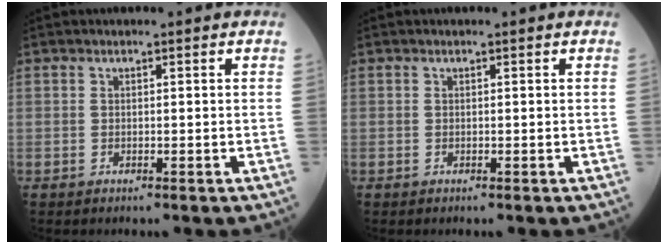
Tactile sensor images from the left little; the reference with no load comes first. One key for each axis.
{"total": 0.0}